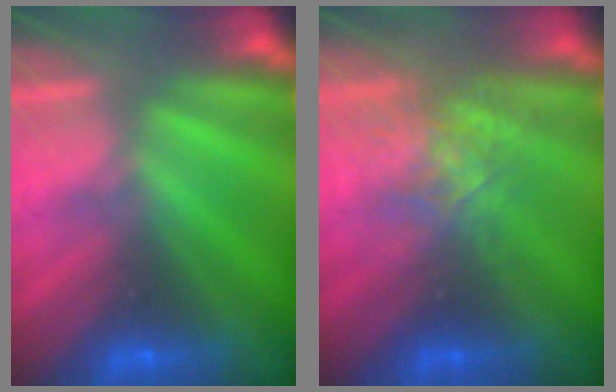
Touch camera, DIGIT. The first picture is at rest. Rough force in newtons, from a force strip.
{"total": 2.6}